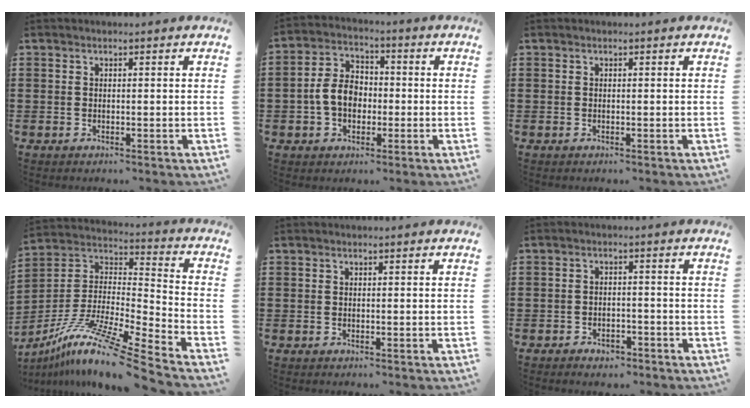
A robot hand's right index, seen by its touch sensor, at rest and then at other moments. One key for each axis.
{"total": 6.8, "fx": -1.1, "fy": 4.9, "fz": 4.5, "tx": -0.110, "ty": 0.007, "tz": -0.025}
{"total": 0.0}
{"total": 12.0, "fx": -9.5, "fy": -0.3, "fz": 7.4, "tx": -0.145, "ty": -0.001, "tz": -0.189}
{"total": 0.0}
{"total": 2.2, "fx": -2.0, "fy": 0.9, "fz": 0.5, "tx": -0.014, "ty": 0.000, "tz": -0.040}